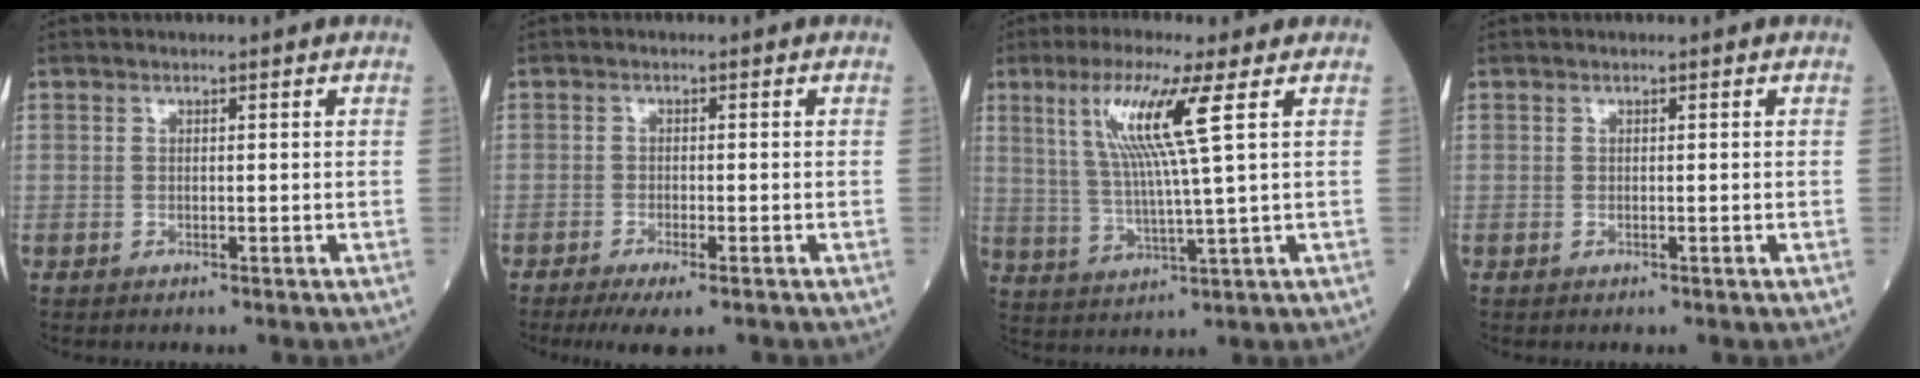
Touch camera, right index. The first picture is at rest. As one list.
[{"total": 5.4, "force": [-3.9, 0.8, 3.6], "torque": [-0.060, -0.013, -0.059]}, {"total": 9.9, "force": [3.7, -1.3, 9.1], "torque": [-0.184, 0.001, 0.074]}, {"total": 0.0}]